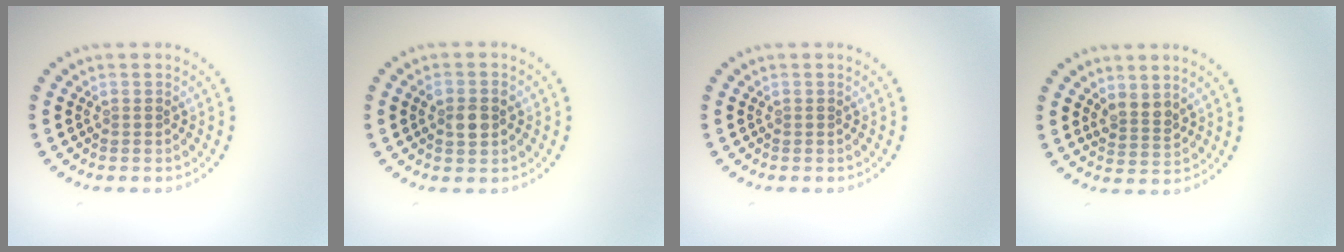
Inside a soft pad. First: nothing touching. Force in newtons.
{"total": 2.4, "press": 2.4, "slide": 0.2}
{"total": 0.0}
{"total": 2.0, "press": 1.7, "slide": 1.1}